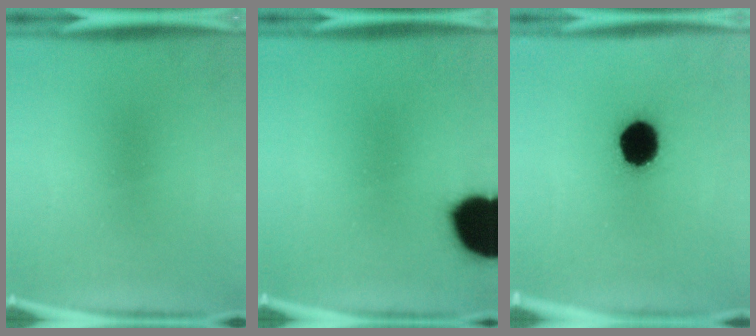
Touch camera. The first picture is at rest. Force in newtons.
{"total": 19.6}
{"total": 14.1}